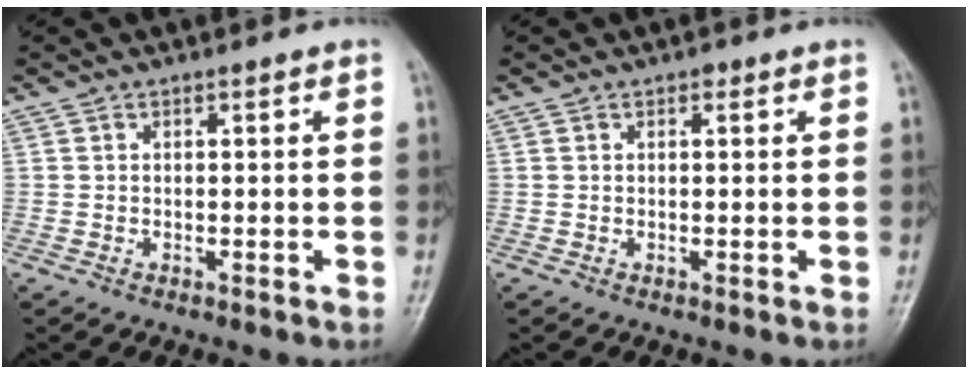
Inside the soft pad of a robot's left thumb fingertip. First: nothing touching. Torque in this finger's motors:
{"motor_torque": [0.14, -0.19, -0.20, -0.13, 0.03]}